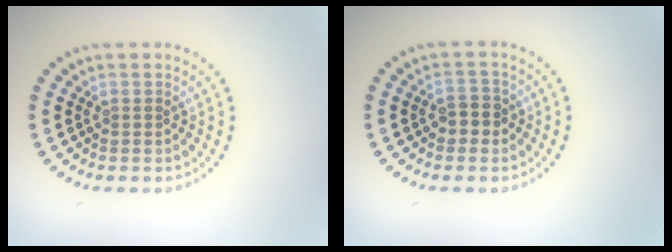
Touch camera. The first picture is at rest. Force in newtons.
{"total": 1.9, "press": 1.9, "slide": 0.5}